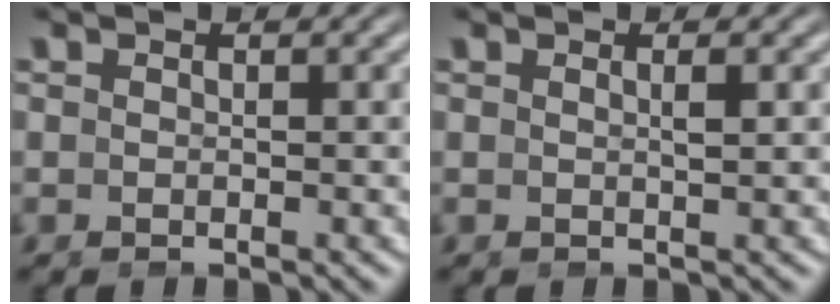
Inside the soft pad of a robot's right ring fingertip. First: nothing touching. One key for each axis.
{"total": 0.9, "fx": 0.3, "fy": -0.3, "fz": 0.8, "tx": -0.017, "ty": -0.007, "tz": 0.010}